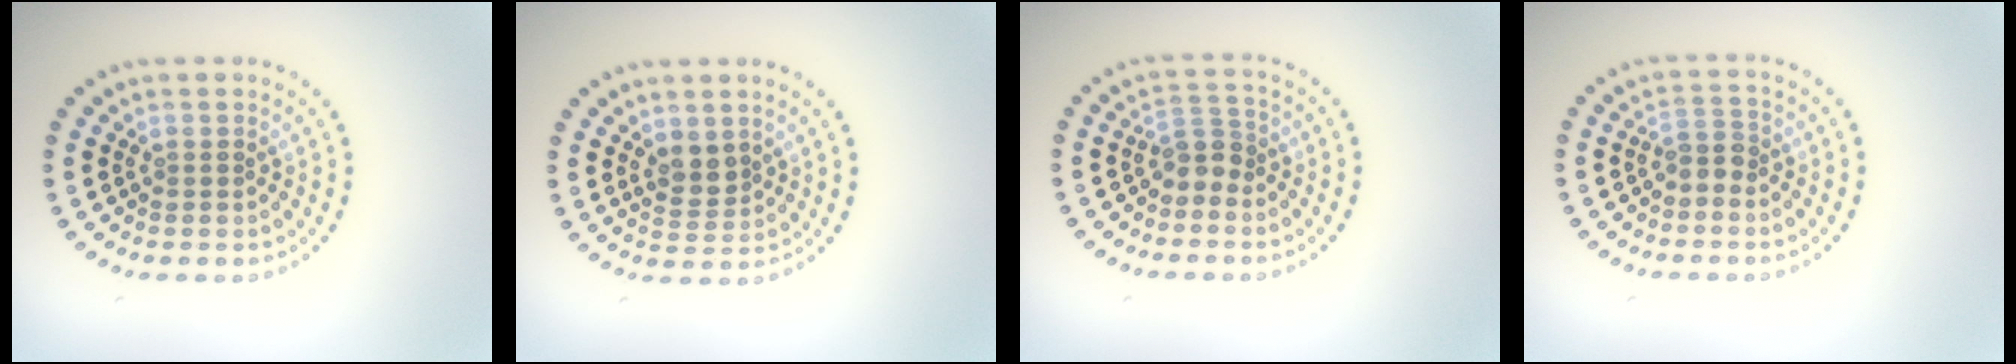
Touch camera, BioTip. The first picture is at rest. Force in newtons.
{"total": 2.1, "press": 1.8, "slide": 0.9}
{"total": 2.1, "press": 1.6, "slide": 1.4}
{"total": 1.8, "press": 1.4, "slide": 1.2}